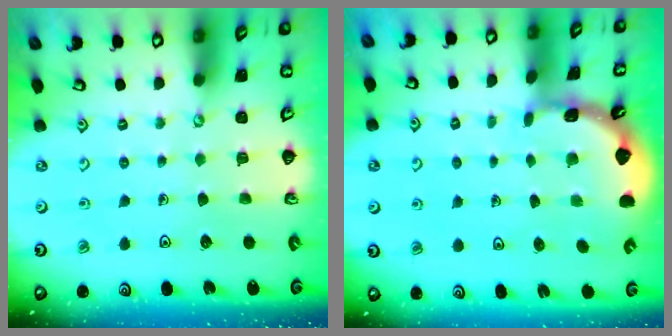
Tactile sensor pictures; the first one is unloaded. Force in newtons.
{"total": 1.8, "press": 1.8, "slide": 0.1}